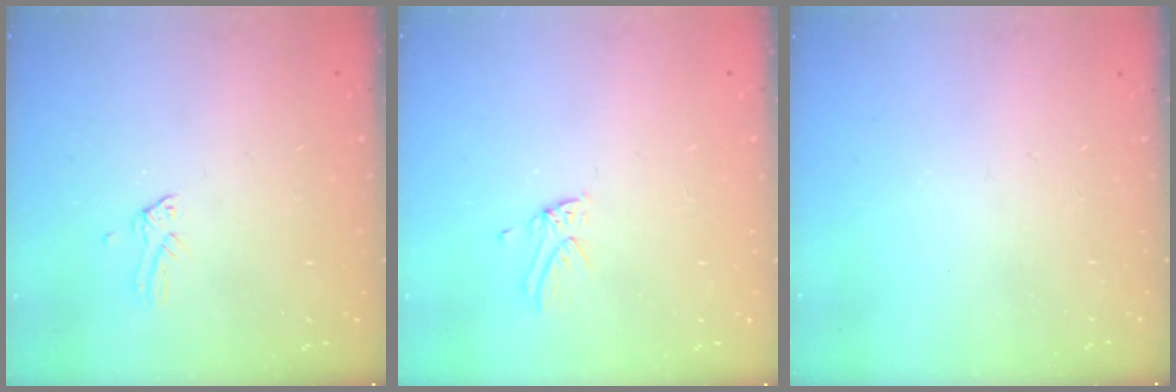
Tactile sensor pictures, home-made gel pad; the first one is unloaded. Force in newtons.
{"total": 2.1, "press": 2.1, "slide": 0.1}
{"total": 0.0}